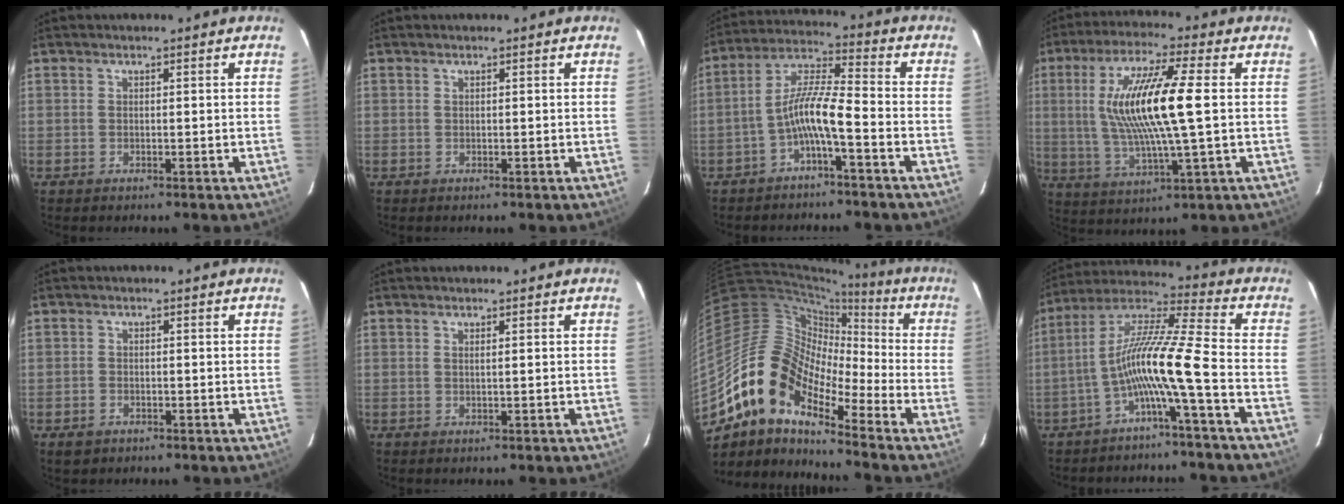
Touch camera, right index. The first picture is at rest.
{"total": 0.0}
{"total": 7.7, "force": [-3.7, 0.7, 6.7], "torque": [-0.152, 0.018, -0.070]}
{"total": 16.0, "force": [1.6, 2.0, 15.8], "torque": [-0.299, 0.000, 0.034]}
{"total": 2.3, "force": [-1.4, 1.7, 0.8], "torque": [-0.020, 0.001, -0.020]}
{"total": 0.6, "force": [0.1, -0.3, 0.6], "torque": [-0.009, 0.000, 0.002]}
{"total": 15.7, "force": [-10.6, 6.7, 9.5], "torque": [-0.158, 0.003, -0.218]}
{"total": 11.6, "force": [-4.6, -0.9, 10.6], "torque": [-0.208, 0.014, -0.091]}